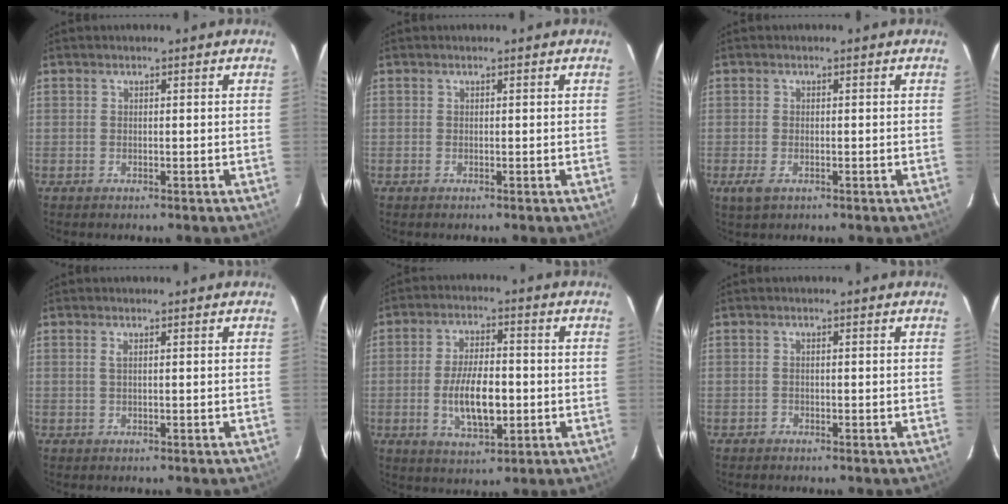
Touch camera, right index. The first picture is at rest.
{"total": 0.0}
{"total": 2.9, "force": [-1.3, 1.6, 2.0], "torque": [-0.041, -0.008, -0.022]}
{"total": 0.7, "force": [0.2, -0.2, 0.7], "torque": [-0.014, 0.001, 0.002]}
{"total": 10.3, "force": [-1.9, 4.3, 9.2], "torque": [-0.178, -0.006, -0.028]}
{"total": 0.6, "force": [-0.6, 0.3, -0.1], "torque": [-0.001, 0.003, -0.011]}